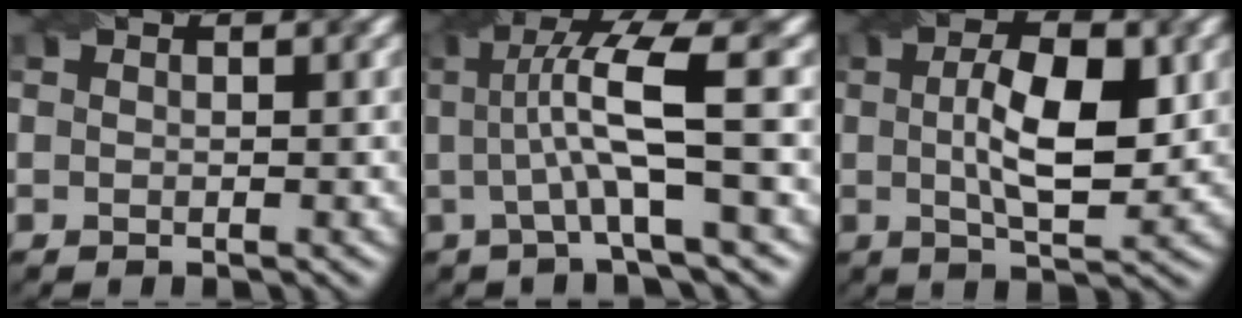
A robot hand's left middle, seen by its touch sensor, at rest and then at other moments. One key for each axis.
{"total": 7.0, "fx": 0.7, "fy": 1.2, "fz": 6.9, "tx": -0.118, "ty": 0.009, "tz": 0.011}
{"total": 7.1, "fx": 0.9, "fy": 2.5, "fz": 6.6, "tx": -0.111, "ty": 0.003, "tz": 0.014}